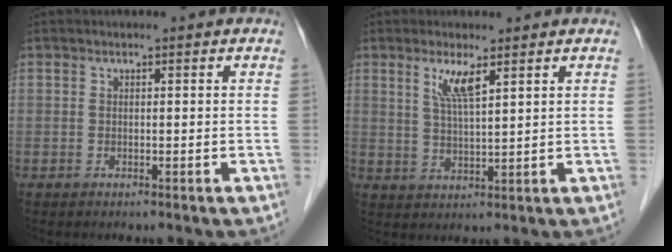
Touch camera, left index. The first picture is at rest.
{"total": 4.3, "force": [2.4, 0.2, 3.5], "torque": [-0.073, -0.005, 0.049]}